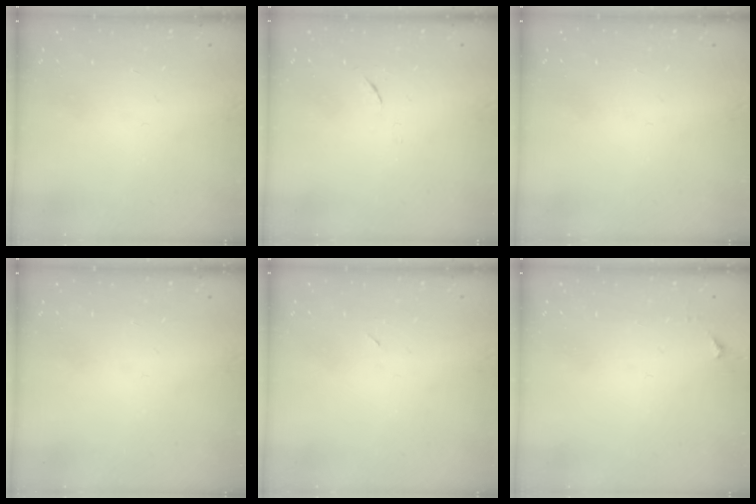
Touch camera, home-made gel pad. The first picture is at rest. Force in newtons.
{"total": 3.5, "press": 3.4, "slide": 0.6}
{"total": 0.0}
{"total": 0.0}
{"total": 2.3, "press": 1.9, "slide": 1.2}
{"total": 3.4, "press": 3.4, "slide": 0.4}